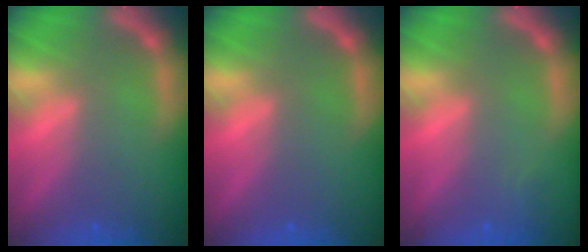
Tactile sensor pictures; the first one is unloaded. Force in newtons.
{"total": 0.0}
{"total": 0.9}